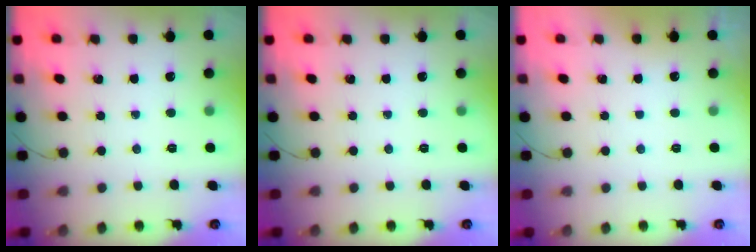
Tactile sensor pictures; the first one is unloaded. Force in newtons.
{"total": 0.0}
{"total": 2.8, "press": 2.8, "slide": 0.1}